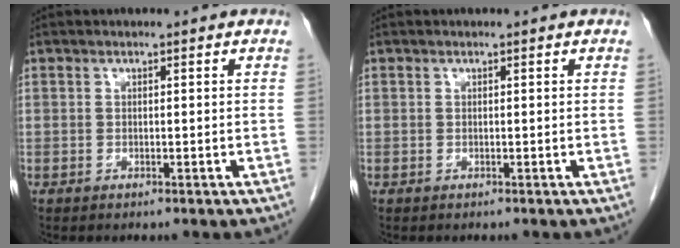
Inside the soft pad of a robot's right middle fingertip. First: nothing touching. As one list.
[{"total": 0.0}]